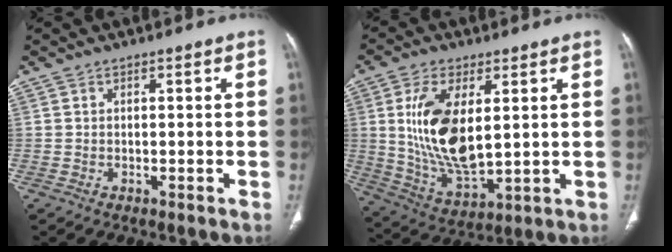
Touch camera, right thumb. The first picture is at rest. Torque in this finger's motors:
{"motor_torque": [1.32, 3.69, 1.99, 0.21, 0.59]}